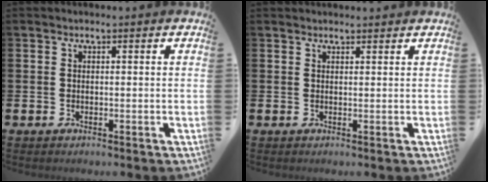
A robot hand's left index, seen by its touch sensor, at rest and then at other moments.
{"total": 1.0, "force": [1.0, 0.1, 0.1], "torque": [0.008, -0.002, 0.016]}